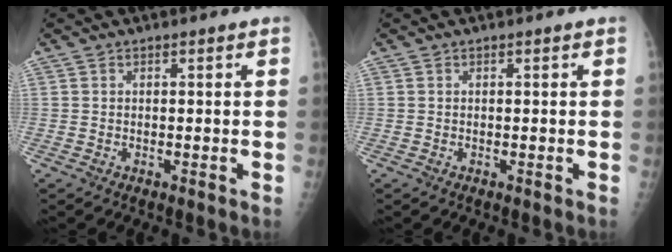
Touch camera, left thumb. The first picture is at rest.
{"total": 0.0}